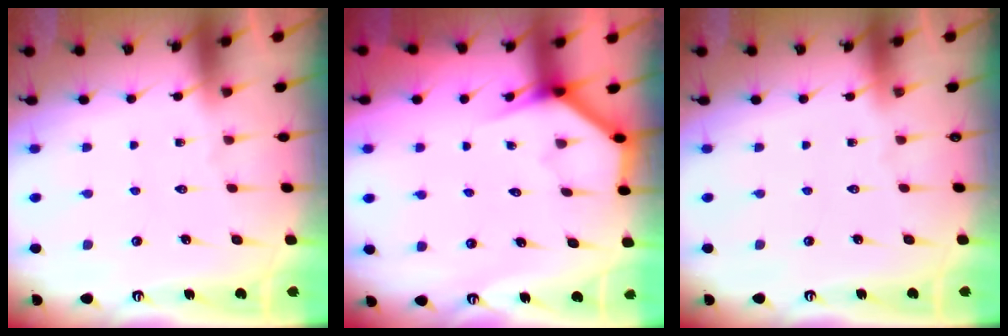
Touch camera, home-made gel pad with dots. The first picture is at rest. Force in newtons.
{"total": 3.8, "press": 3.7, "slide": 0.3}
{"total": 0.0}